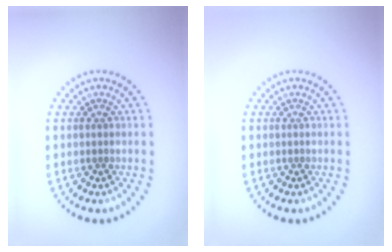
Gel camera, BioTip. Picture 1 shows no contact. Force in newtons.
{"total": 0.0}